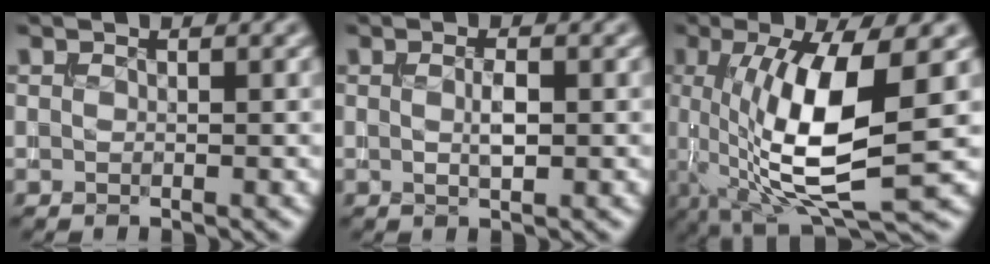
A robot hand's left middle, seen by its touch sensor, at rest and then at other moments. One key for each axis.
{"total": 1.5, "fx": -0.1, "fy": 0.3, "fz": 1.4, "tx": -0.032, "ty": 0.003, "tz": 0.000}
{"total": 9.9, "fx": 0.1, "fy": 2.8, "fz": 9.5, "tx": -0.171, "ty": -0.009, "tz": 0.008}